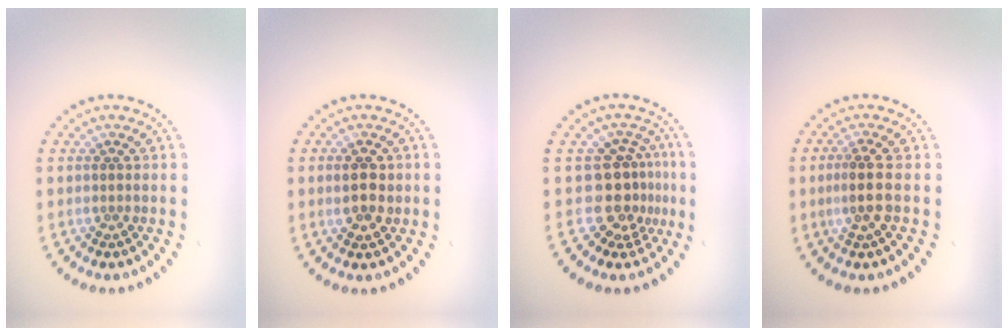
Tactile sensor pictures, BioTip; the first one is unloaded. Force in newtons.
{"total": 2.7, "press": 2.7, "slide": 0.3}
{"total": 3.7, "press": 2.7, "slide": 2.5}
{"total": 2.4, "press": 2.1, "slide": 1.2}